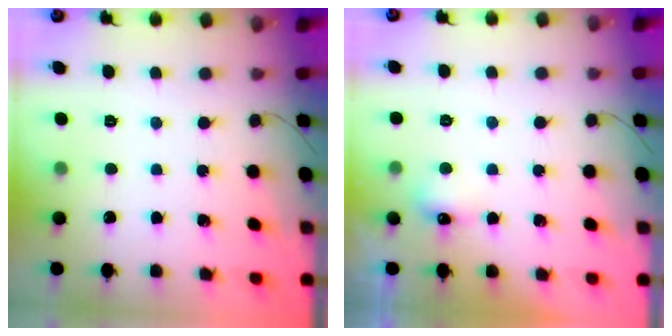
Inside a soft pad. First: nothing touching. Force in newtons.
{"total": 5.2, "press": 5.1, "slide": 0.9}